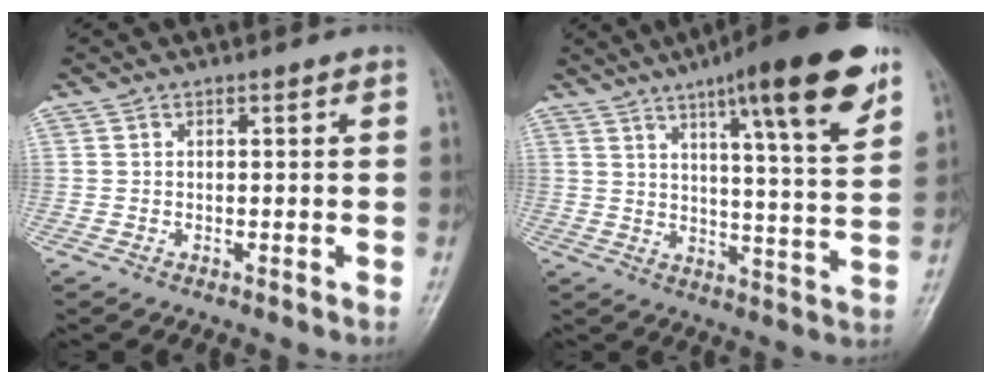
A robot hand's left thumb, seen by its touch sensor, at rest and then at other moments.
{"total": 19.7, "force": [11.2, 3.2, 15.9], "torque": [-0.207, -0.040, 0.163]}